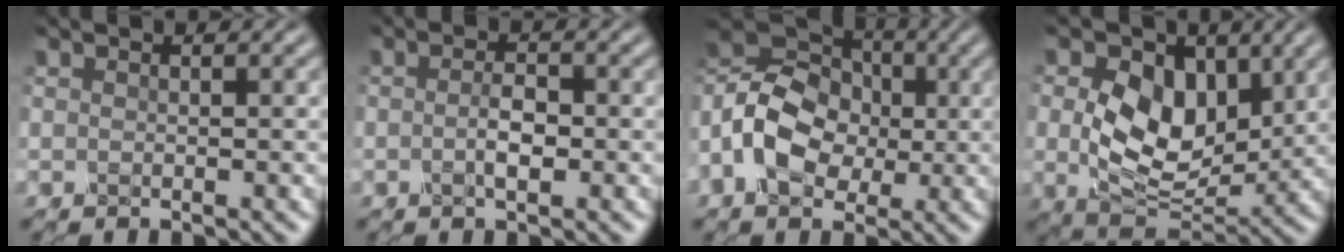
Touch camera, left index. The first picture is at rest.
{"total": 2.0, "force": [-0.7, 0.8, 1.8], "torque": [-0.036, -0.002, -0.014]}
{"total": 8.9, "force": [-1.9, 6.8, 5.4], "torque": [-0.102, 0.007, -0.043]}
{"total": 9.4, "force": [1.7, 6.5, 6.6], "torque": [-0.129, -0.013, 0.028]}